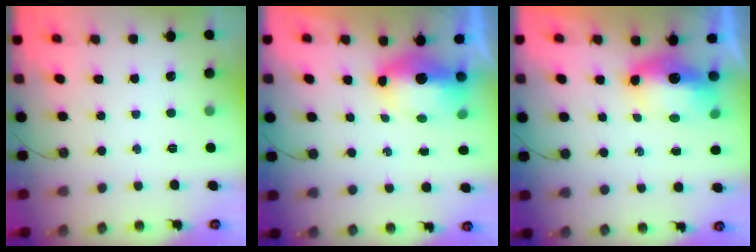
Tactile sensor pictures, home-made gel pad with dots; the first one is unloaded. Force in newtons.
{"total": 7.4, "press": 7.4, "slide": 0.8}
{"total": 7.9, "press": 7.9, "slide": 0.8}